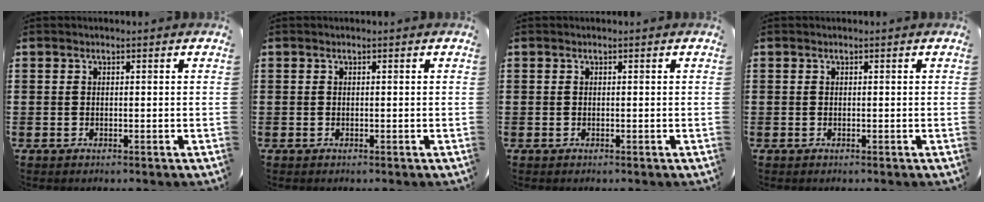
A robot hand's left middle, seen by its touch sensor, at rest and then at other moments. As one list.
[{"total": 0.0}, {"total": 0.0}, {"total": 0.0}]